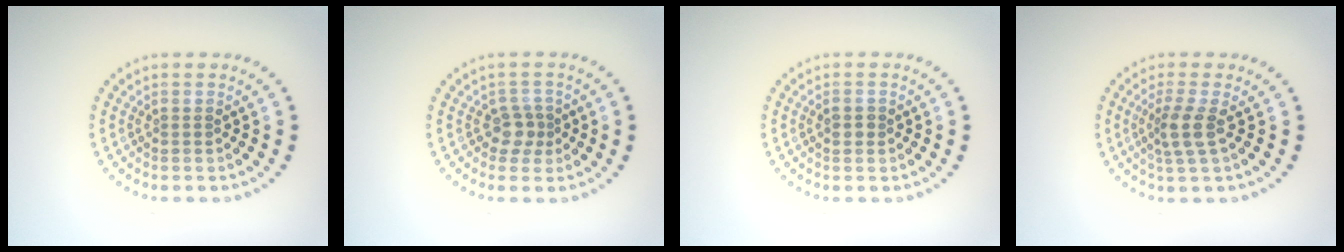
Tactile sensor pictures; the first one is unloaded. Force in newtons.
{"total": 1.8, "press": 1.5, "slide": 1.0}
{"total": 1.2, "press": 1.2, "slide": 0.0}
{"total": 2.5, "press": 2.0, "slide": 1.6}